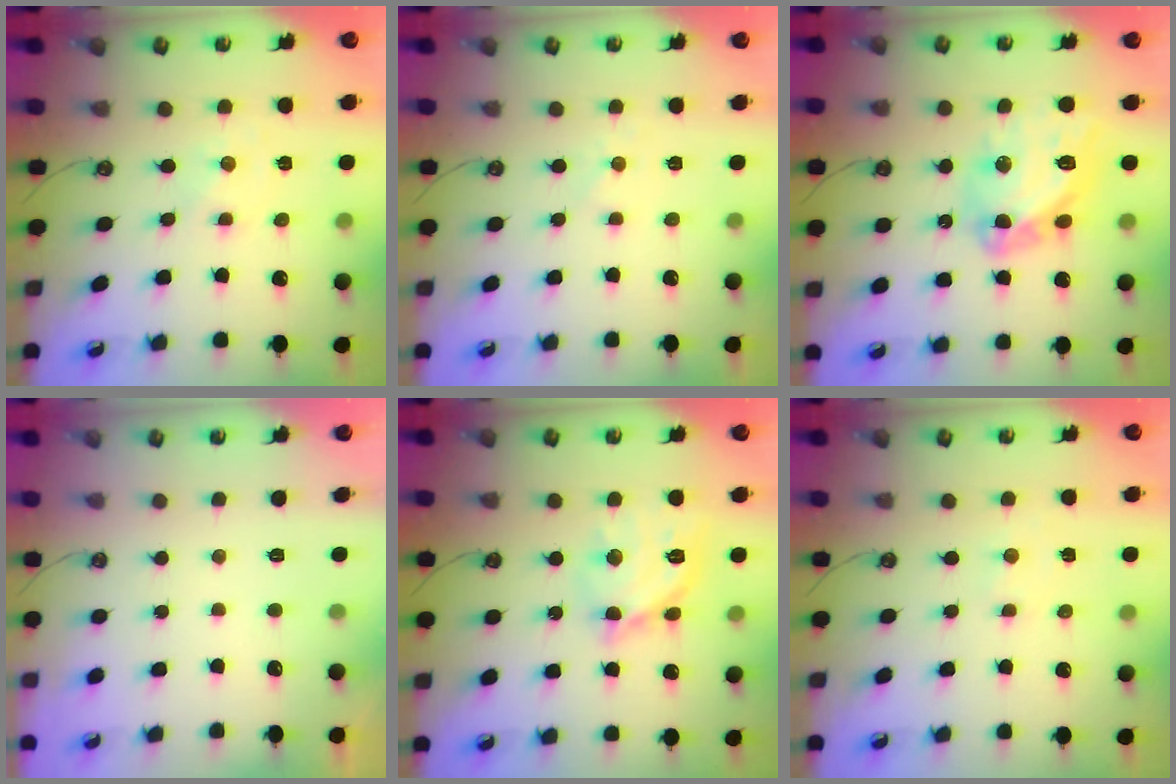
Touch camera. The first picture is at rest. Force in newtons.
{"total": 3.1, "press": 3.1, "slide": 0.3}
{"total": 16.5, "press": 16.5, "slide": 1.7}
{"total": 0.0}
{"total": 13.7, "press": 13.6, "slide": 1.2}
{"total": 1.0, "press": 1.0, "slide": 0.2}